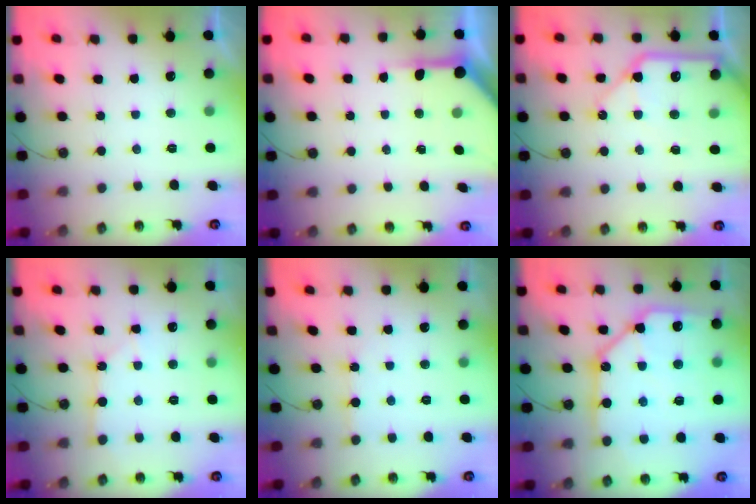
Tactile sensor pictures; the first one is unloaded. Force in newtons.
{"total": 5.5, "press": 5.5, "slide": 0.3}
{"total": 14.0, "press": 13.9, "slide": 1.7}
{"total": 2.9, "press": 2.9, "slide": 0.4}
{"total": 3.4, "press": 3.4, "slide": 0.4}
{"total": 19.6, "press": 19.4, "slide": 2.4}